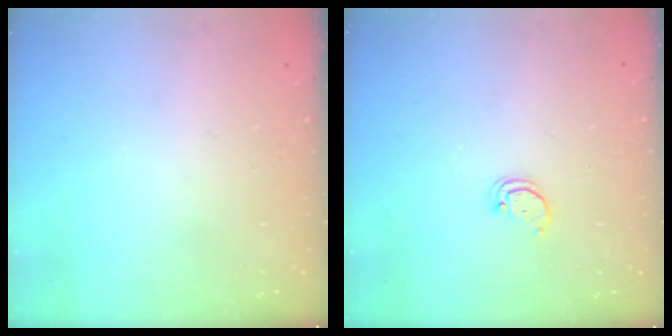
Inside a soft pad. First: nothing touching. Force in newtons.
{"total": 2.1, "press": 2.1, "slide": 0.2}